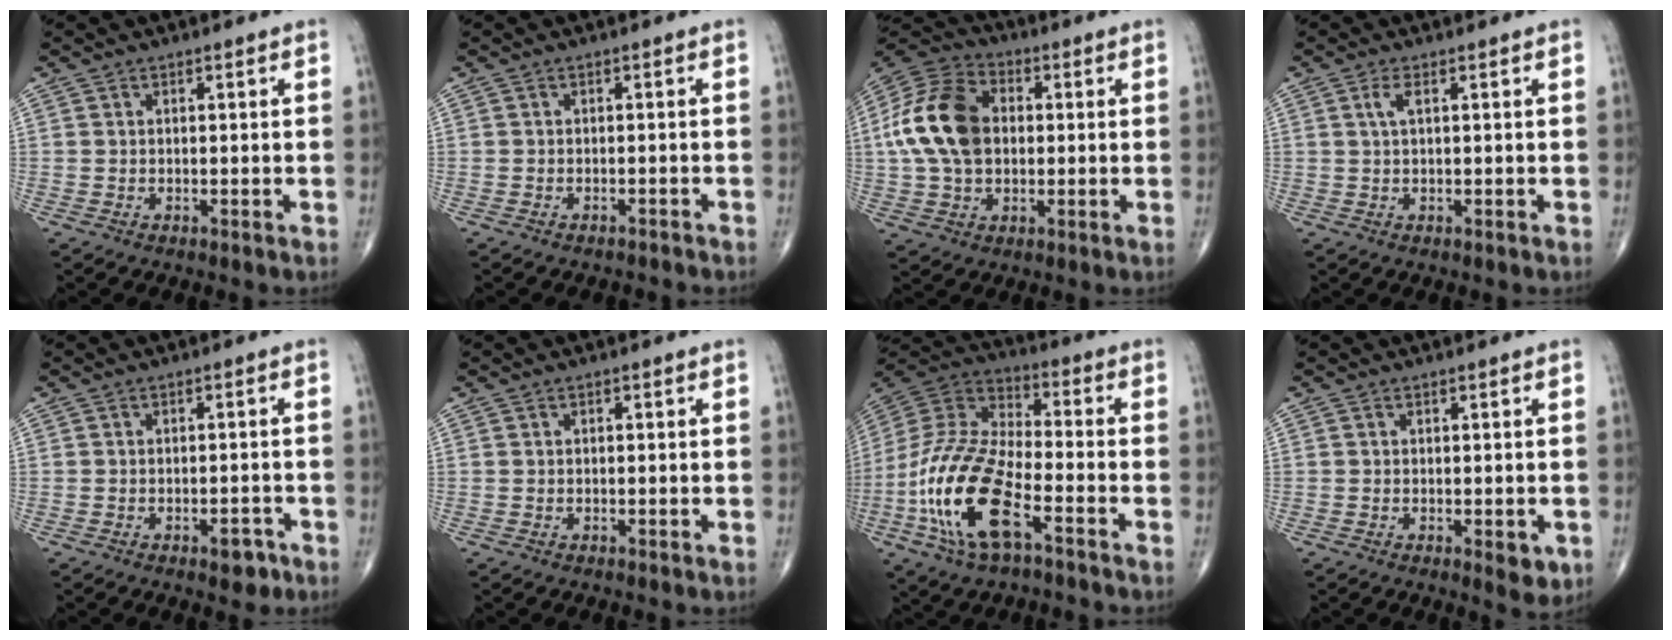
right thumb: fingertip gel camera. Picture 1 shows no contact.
{"total": 1.9, "force": [-1.8, 0.7, 0.3], "torque": [-0.012, 0.012, -0.023]}
{"total": 16.5, "force": [1.1, 11.4, 12.0], "torque": [-0.221, 0.023, 0.013]}
{"total": 2.0, "force": [0.7, 0.5, 1.8], "torque": [-0.043, 0.005, 0.015]}
{"total": 3.2, "force": [-1.9, 1.5, 2.1], "torque": [-0.012, 0.011, -0.022]}
{"total": 0.0}
{"total": 20.3, "force": [-8.1, 8.2, 16.6], "torque": [-0.354, 0.033, -0.151]}
{"total": 3.7, "force": [-1.1, 1.5, 3.1], "torque": [-0.027, -0.006, -0.011]}